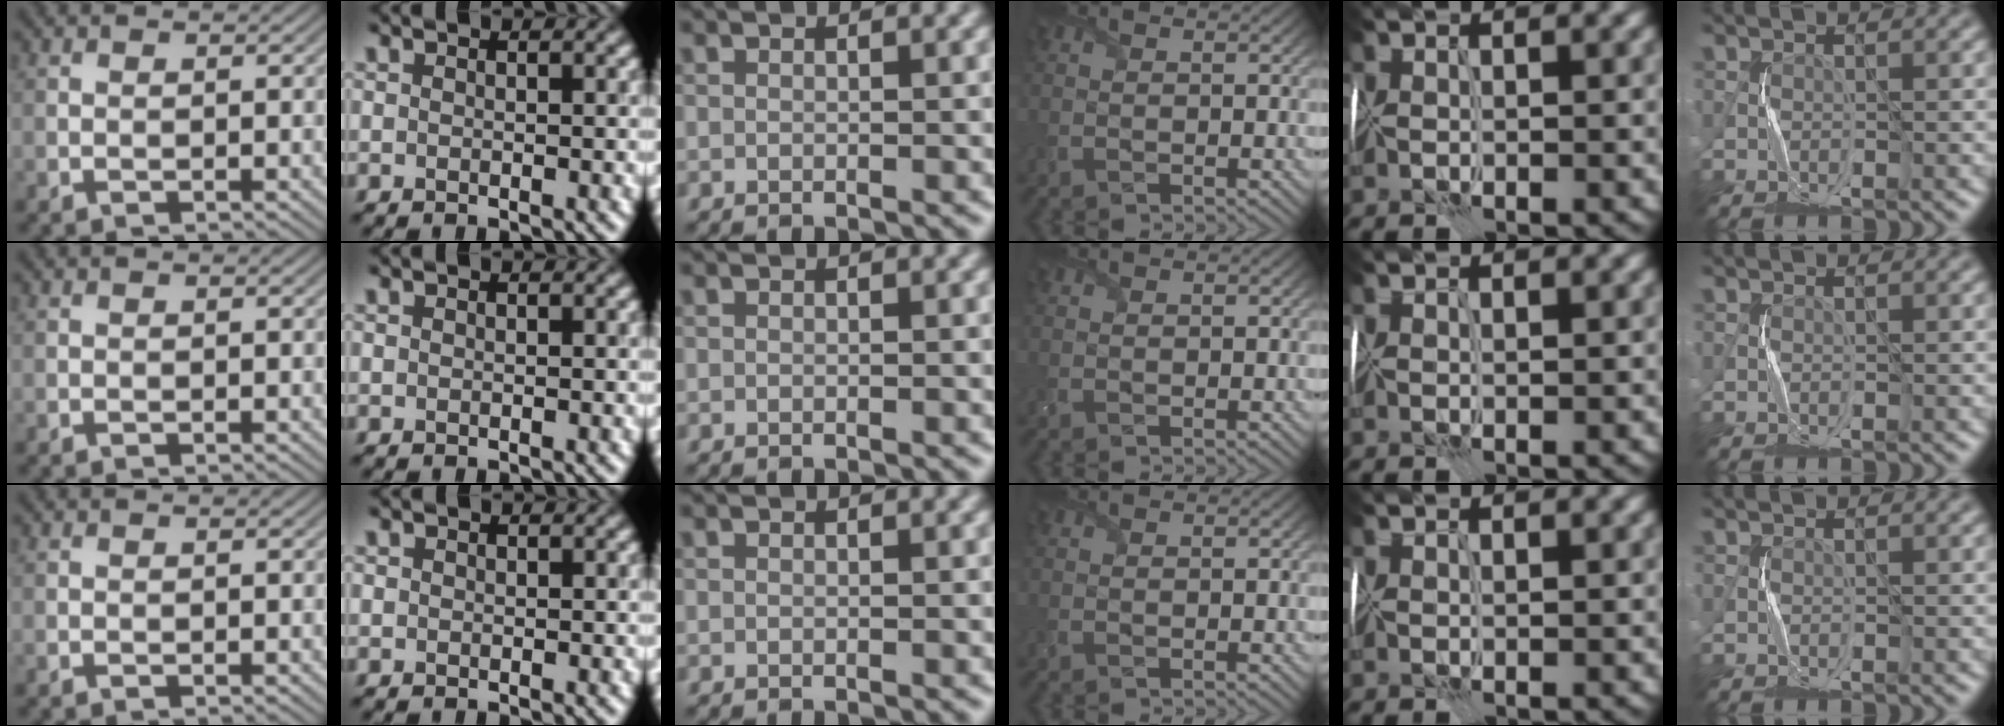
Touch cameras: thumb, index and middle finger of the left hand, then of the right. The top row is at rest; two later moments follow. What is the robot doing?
{"motion": "fold", "object": "tissue"}